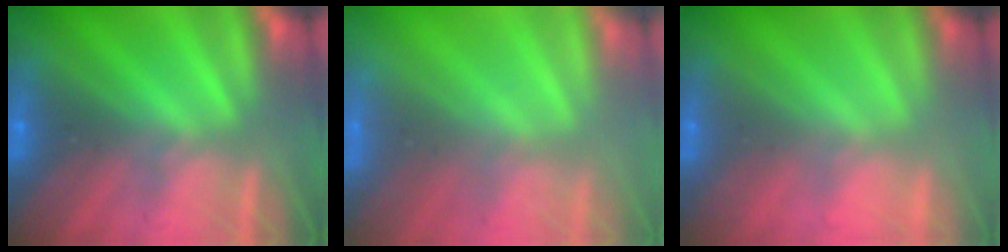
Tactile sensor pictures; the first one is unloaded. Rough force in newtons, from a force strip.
{"total": 3.4}
{"total": 2.1}